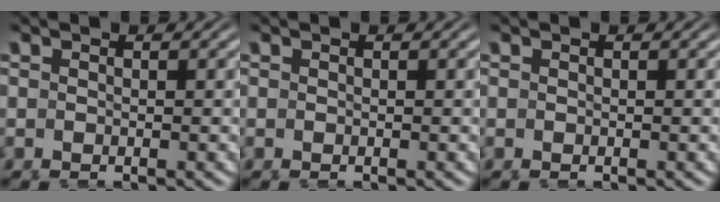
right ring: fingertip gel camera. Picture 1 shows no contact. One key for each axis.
{"total": 0.0}
{"total": 0.0}